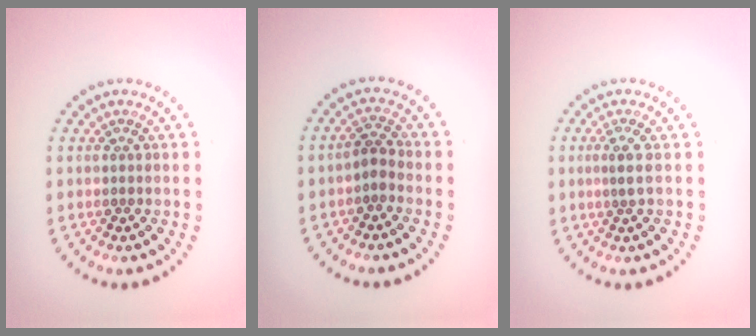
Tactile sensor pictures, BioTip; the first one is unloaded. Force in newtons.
{"total": 1.6, "press": 1.3, "slide": 1.0}
{"total": 1.6, "press": 1.2, "slide": 1.1}